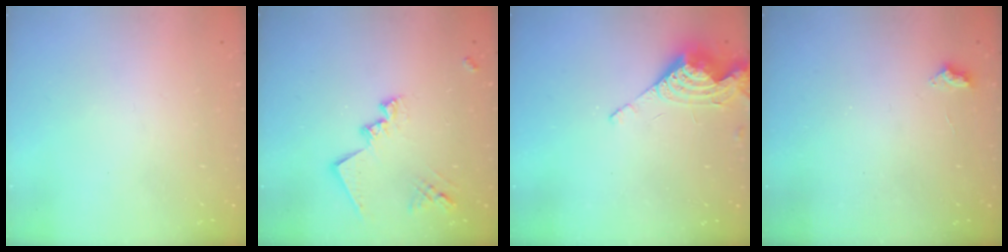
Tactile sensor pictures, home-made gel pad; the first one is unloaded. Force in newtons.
{"total": 15.5, "press": 15.4, "slide": 1.0}
{"total": 8.7, "press": 8.6, "slide": 0.2}
{"total": 2.4, "press": 2.4, "slide": 0.4}